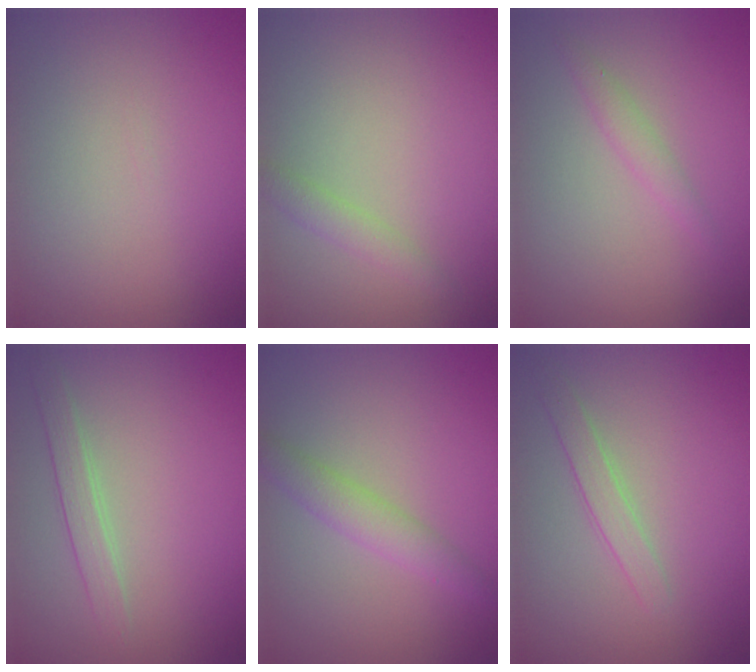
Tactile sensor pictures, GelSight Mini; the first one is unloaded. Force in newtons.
{"total": 1.5, "press": 1.5, "slide": 0.0}
{"total": 1.2, "press": 1.2, "slide": 0.1}
{"total": 1.8, "press": 1.8, "slide": 0.1}
{"total": 2.9, "press": 2.9, "slide": 0.1}
{"total": 1.8, "press": 1.8, "slide": 0.0}